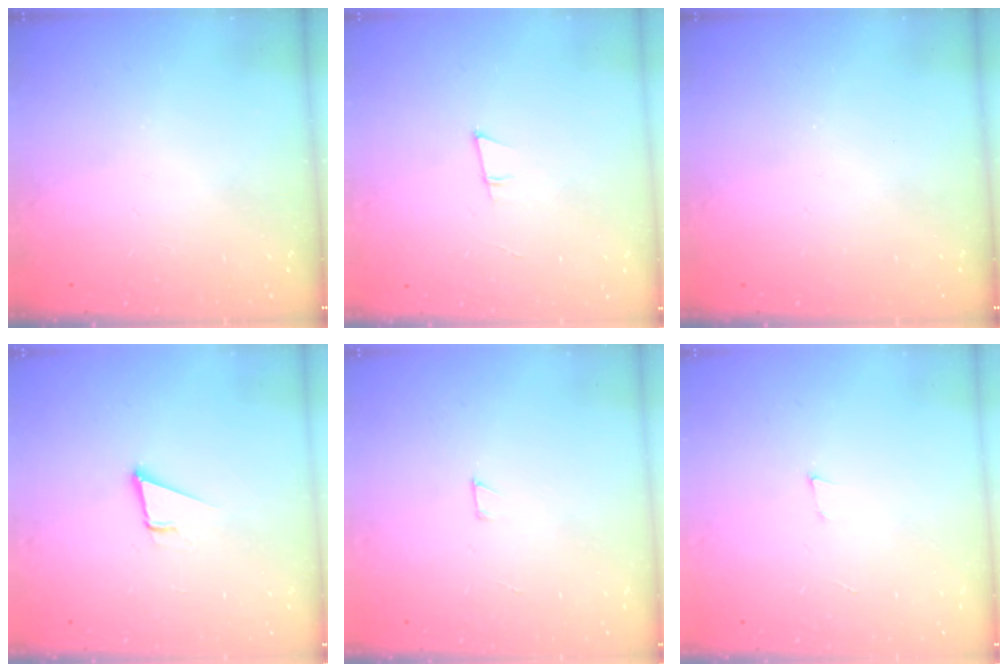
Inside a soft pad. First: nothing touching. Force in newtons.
{"total": 5.7, "press": 4.9, "slide": 2.8}
{"total": 0.0}
{"total": 3.6, "press": 2.8, "slide": 2.3}
{"total": 2.0, "press": 2.0, "slide": 0.0}
{"total": 3.5, "press": 2.3, "slide": 2.6}